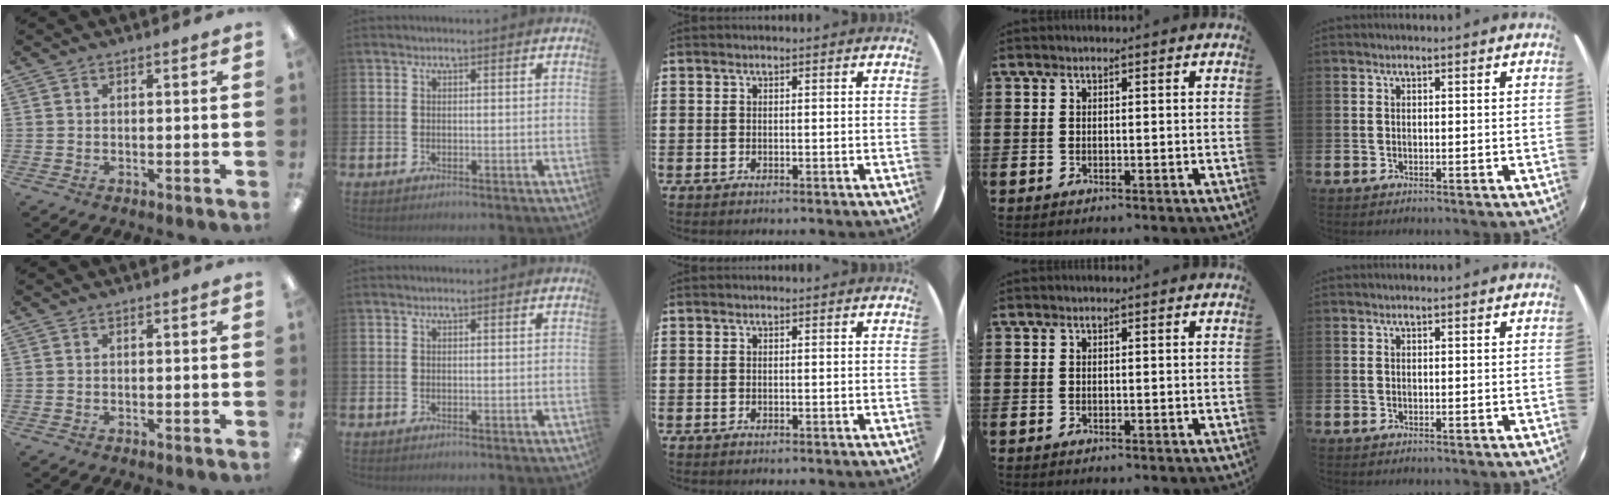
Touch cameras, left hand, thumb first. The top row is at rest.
{}